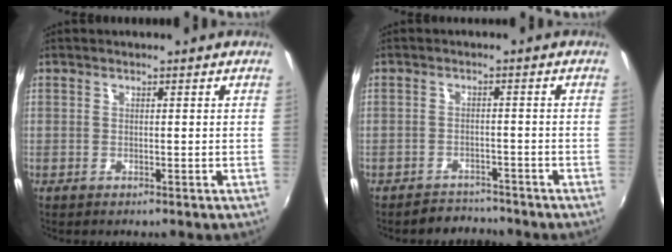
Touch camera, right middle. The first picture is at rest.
{"total": 4.4, "force": [-4.2, 1.3, -0.1], "torque": [-0.013, 0.003, -0.067]}